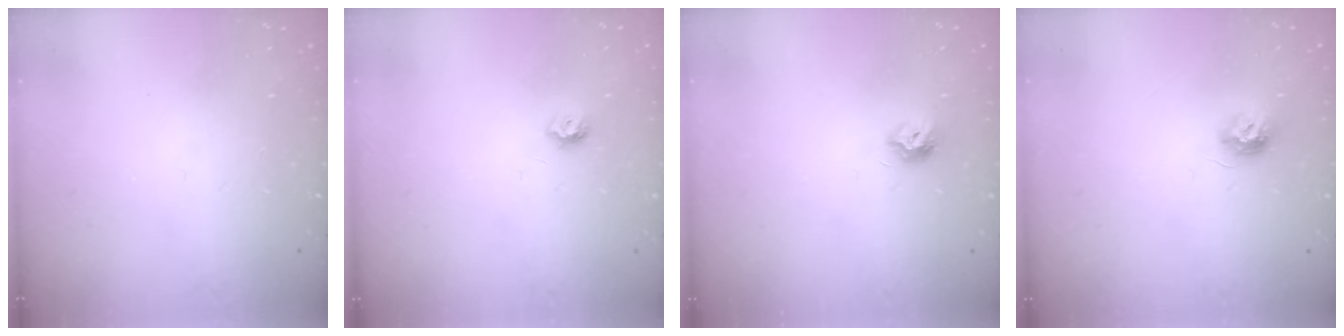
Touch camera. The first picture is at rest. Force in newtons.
{"total": 5.9, "press": 5.9, "slide": 0.6}
{"total": 7.3, "press": 7.2, "slide": 0.9}
{"total": 8.2, "press": 8.2, "slide": 0.1}